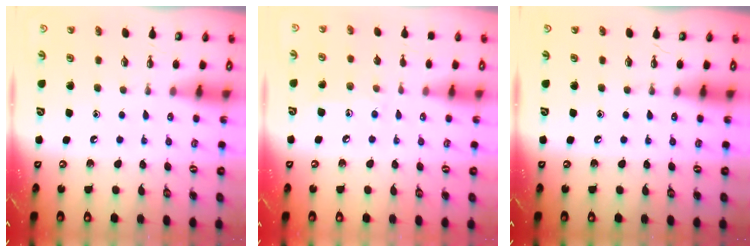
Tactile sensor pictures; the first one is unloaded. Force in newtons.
{"total": 7.5, "press": 7.4, "slide": 0.5}
{"total": 0.0}